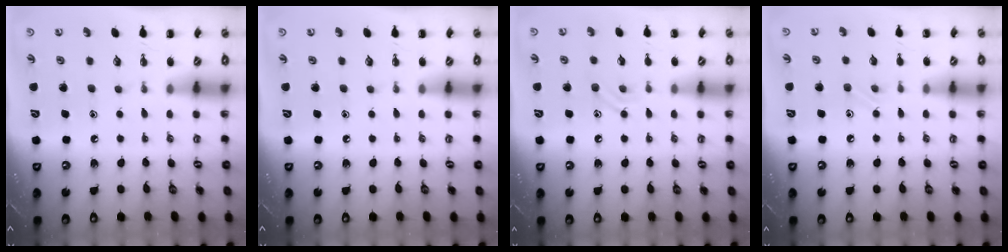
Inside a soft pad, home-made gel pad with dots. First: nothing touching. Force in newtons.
{"total": 0.0}
{"total": 8.0, "press": 7.8, "slide": 1.4}
{"total": 6.1, "press": 5.8, "slide": 1.9}